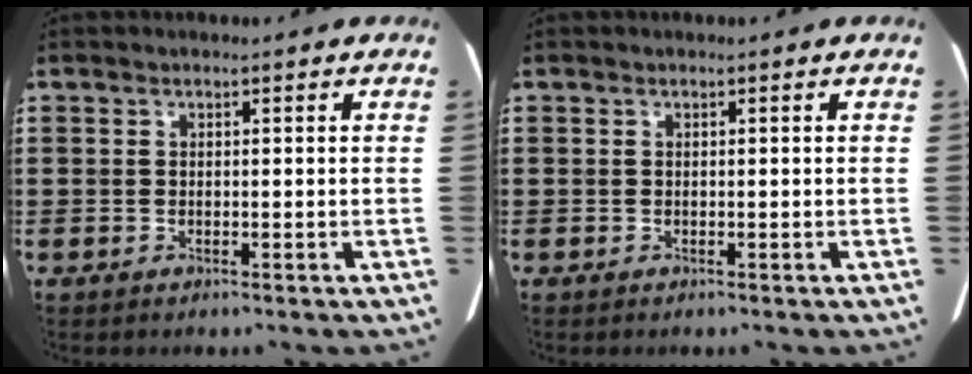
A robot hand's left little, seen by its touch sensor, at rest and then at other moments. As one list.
[{"total": 0.0}]